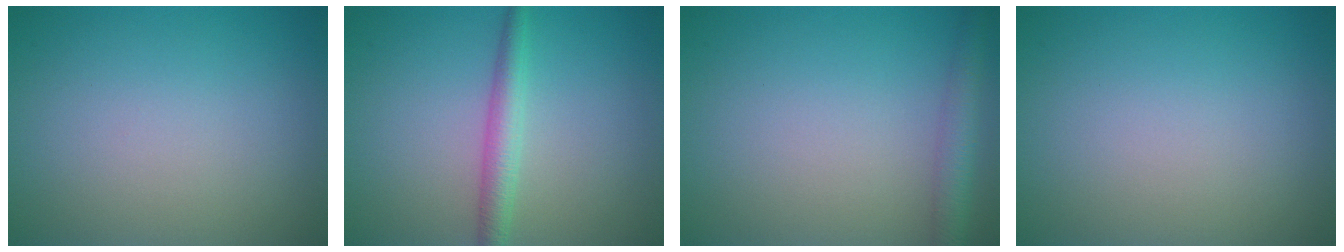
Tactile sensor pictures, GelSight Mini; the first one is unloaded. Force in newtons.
{"total": 2.5, "press": 2.5, "slide": 0.1}
{"total": 2.8, "press": 2.8, "slide": 0.1}
{"total": 0.0}